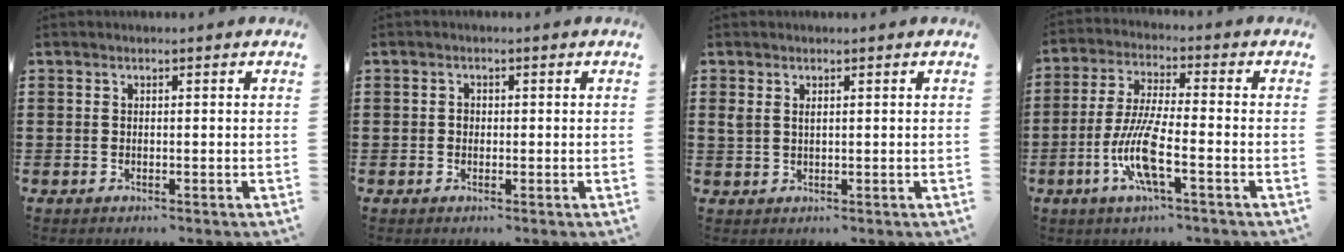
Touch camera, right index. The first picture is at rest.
{"total": 0.9, "force": [-0.1, 0.8, 0.4], "torque": [-0.011, 0.002, -0.001]}
{"total": 1.4, "force": [0.7, 0.7, 0.9], "torque": [-0.021, 0.003, 0.013]}
{"total": 9.5, "force": [-3.6, 1.9, 8.6], "torque": [-0.185, -0.013, -0.073]}